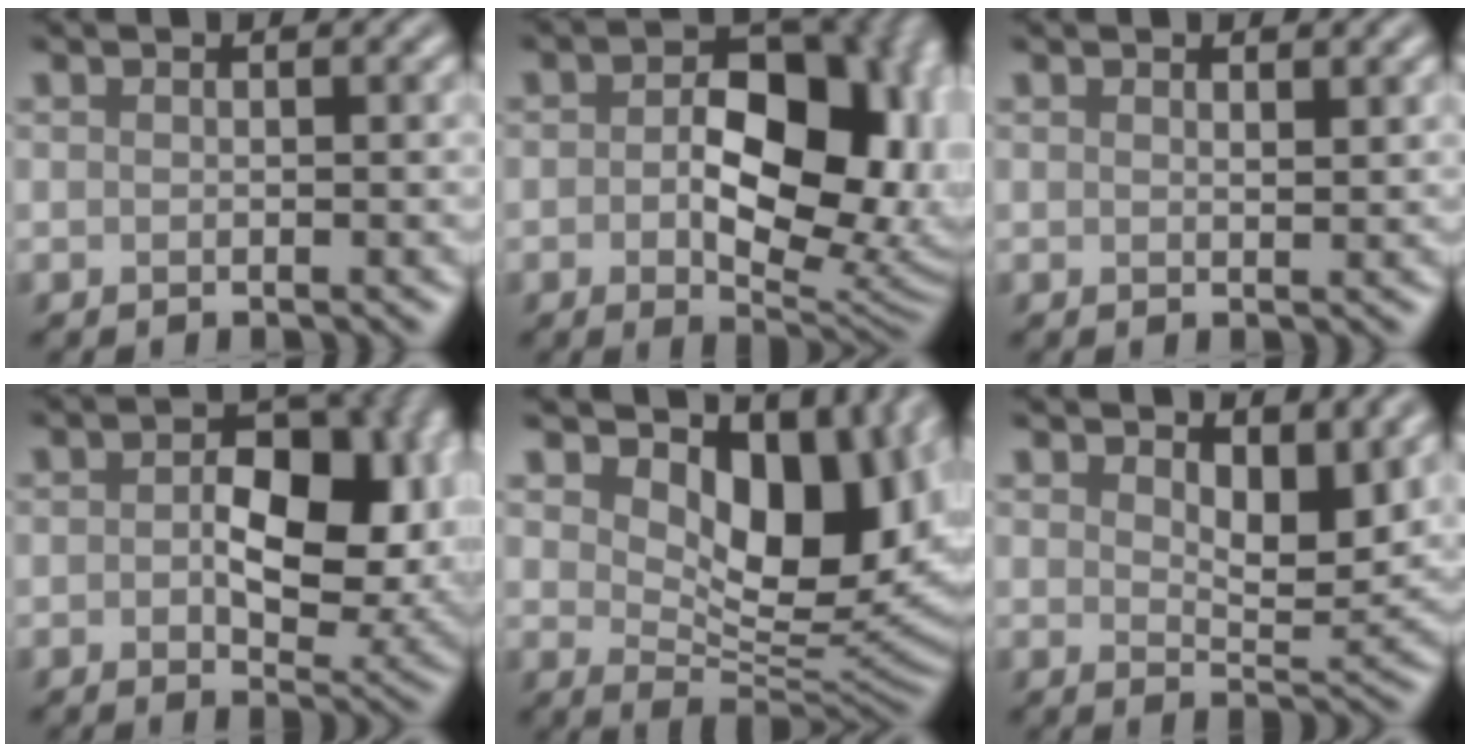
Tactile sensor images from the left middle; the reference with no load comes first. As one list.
[{"total": 14.7, "force": [0.4, 9.3, 11.4], "torque": [-0.125, -0.006, 0.021]}, {"total": 0.7, "force": [0.6, 0.1, 0.3], "torque": [-0.004, -0.003, 0.011]}, {"total": 9.6, "force": [0.5, 5.7, 7.7], "torque": [-0.093, 0.003, 0.003]}, {"total": 11.6, "force": [4.7, 6.1, 8.7], "torque": [-0.128, -0.013, 0.081]}, {"total": 4.3, "force": [2.5, 1.9, 3.0], "torque": [-0.051, -0.009, 0.037]}]